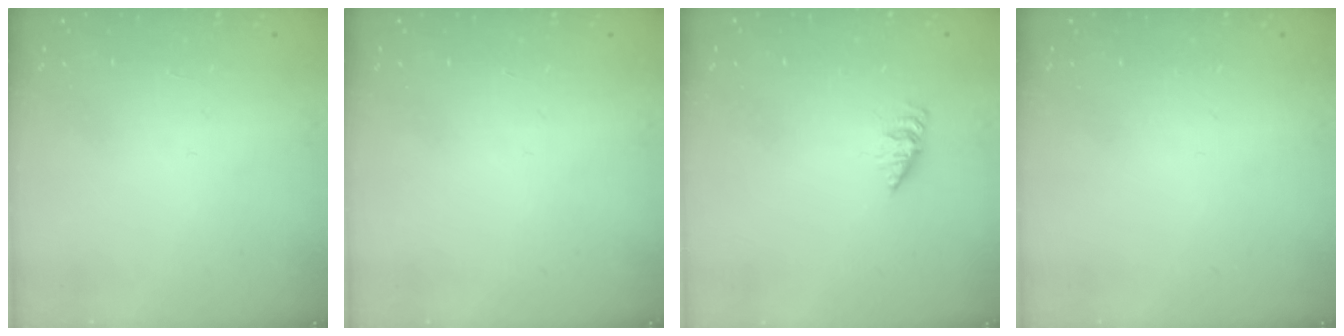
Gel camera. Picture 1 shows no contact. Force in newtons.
{"total": 0.0}
{"total": 1.6, "press": 1.6, "slide": 0.1}
{"total": 0.0}